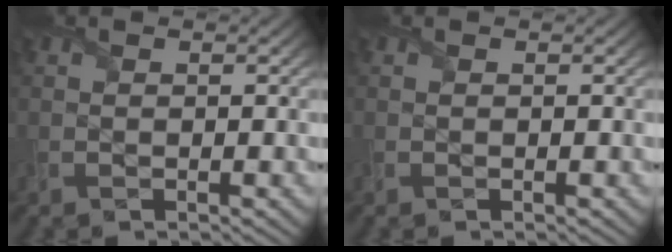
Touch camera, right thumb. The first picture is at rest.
{"total": 0.0}